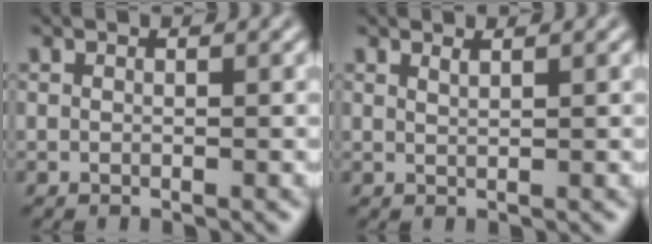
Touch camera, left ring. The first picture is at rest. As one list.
[{"total": 0.9, "force": [0.7, 0.2, 0.5], "torque": [-0.002, -0.001, 0.013]}]